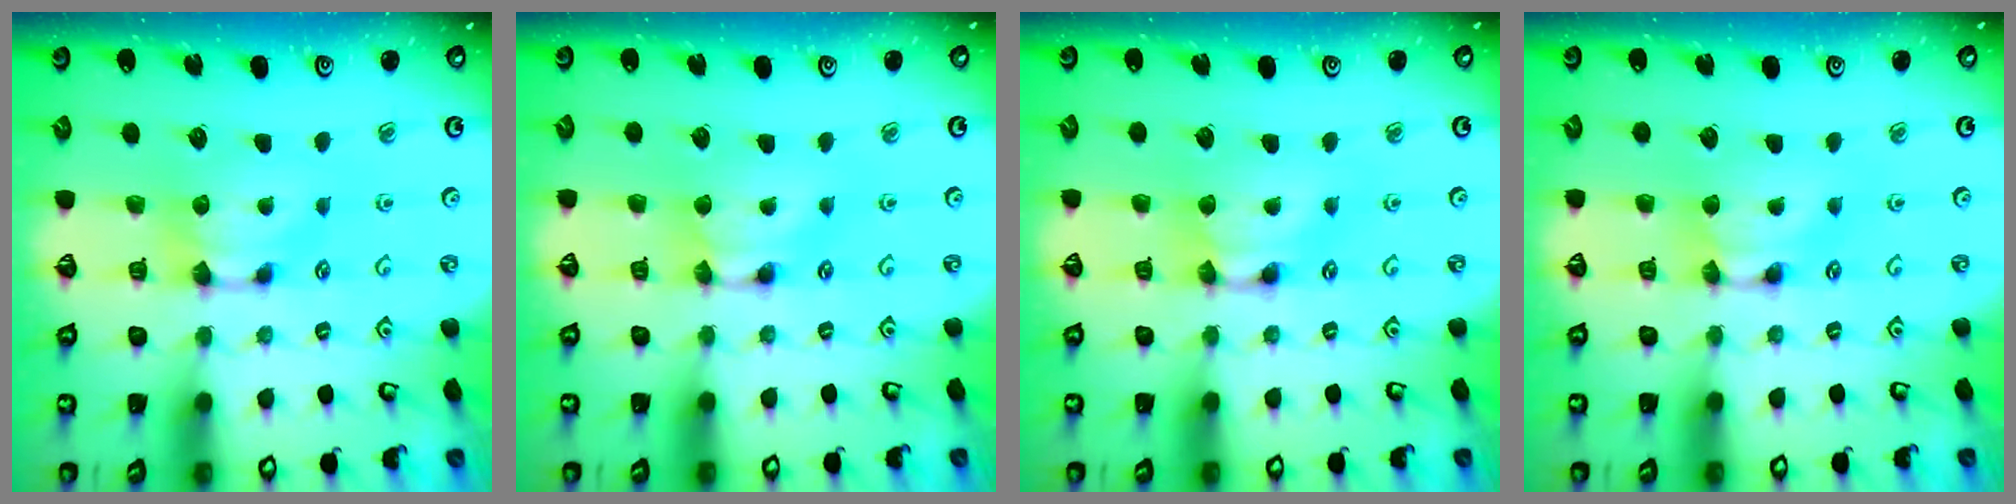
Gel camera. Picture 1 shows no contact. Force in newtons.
{"total": 1.5, "press": 1.5, "slide": 0.2}
{"total": 1.8, "press": 1.8, "slide": 0.2}
{"total": 1.8, "press": 1.8, "slide": 0.1}